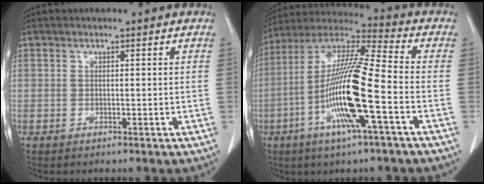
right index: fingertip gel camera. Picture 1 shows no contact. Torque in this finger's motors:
{"motor_torque": [2.14, 0.00, 0.56, 0.21]}